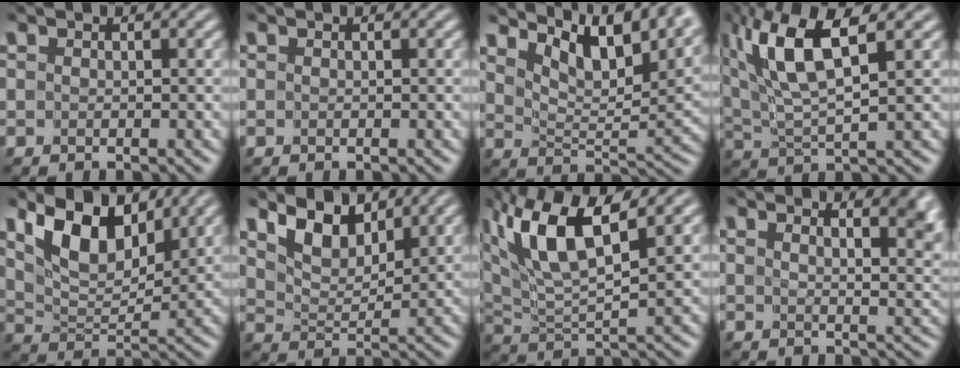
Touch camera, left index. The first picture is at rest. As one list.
[{"total": 0.0}, {"total": 9.7, "force": [6.9, 3.2, 6.1], "torque": [-0.100, 0.007, 0.107]}, {"total": 8.2, "force": [3.8, 2.1, 7.0], "torque": [-0.143, 0.014, 0.073]}, {"total": 7.7, "force": [4.9, 3.2, 5.0], "torque": [-0.095, 0.002, 0.091]}, {"total": 5.0, "force": [3.9, 2.0, 2.4], "torque": [-0.054, 0.001, 0.066]}, {"total": 8.8, "force": [4.6, 2.4, 7.1], "torque": [-0.150, 0.012, 0.086]}, {"total": 7.1, "force": [5.0, 2.2, 4.6], "torque": [-0.024, 0.023, 0.051]}]